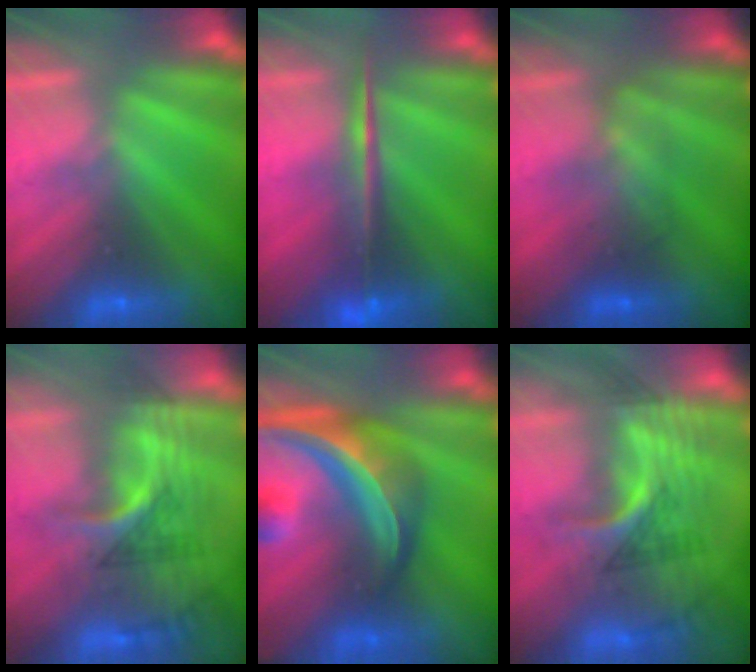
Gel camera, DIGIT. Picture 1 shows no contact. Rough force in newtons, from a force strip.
{"total": 5.7}
{"total": 2.3}
{"total": 2.9}
{"total": 8.5}
{"total": 2.8}